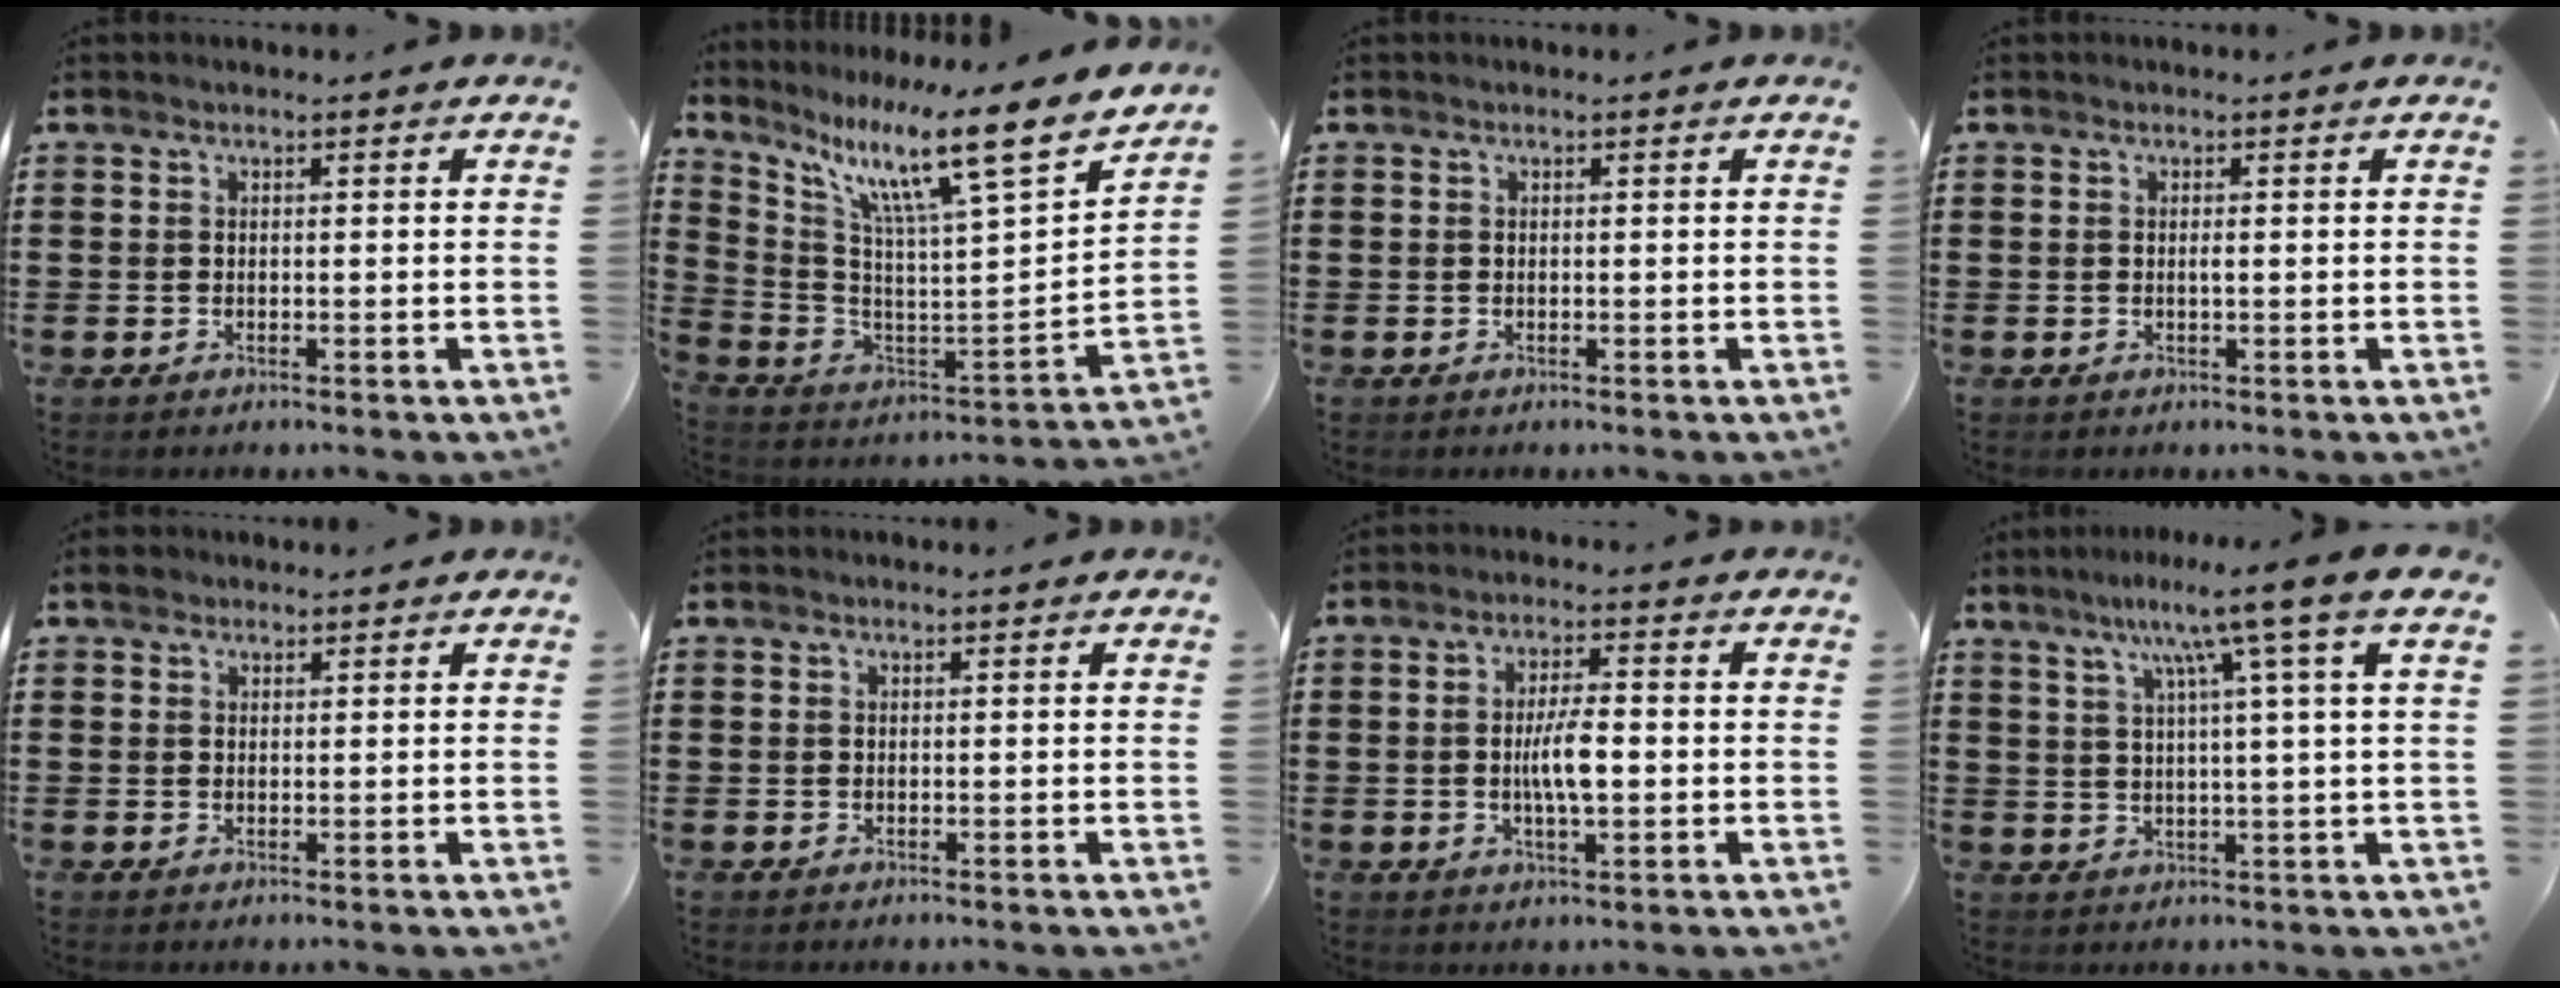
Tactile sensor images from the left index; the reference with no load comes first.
{"total": 12.3, "force": [8.9, 0.4, 8.5], "torque": [-0.164, -0.080, 0.130]}
{"total": 0.0}
{"total": 0.6, "force": [0.0, 0.1, 0.6], "torque": [-0.013, -0.004, 0.000]}
{"total": 1.1, "force": [0.8, 0.7, 0.3], "torque": [-0.009, 0.007, 0.015]}
{"total": 0.0}
{"total": 5.6, "force": [-0.5, 1.6, 5.3], "torque": [-0.094, 0.000, -0.016]}
{"total": 9.0, "force": [4.6, -1.8, 7.6], "torque": [-0.152, -0.011, 0.062]}